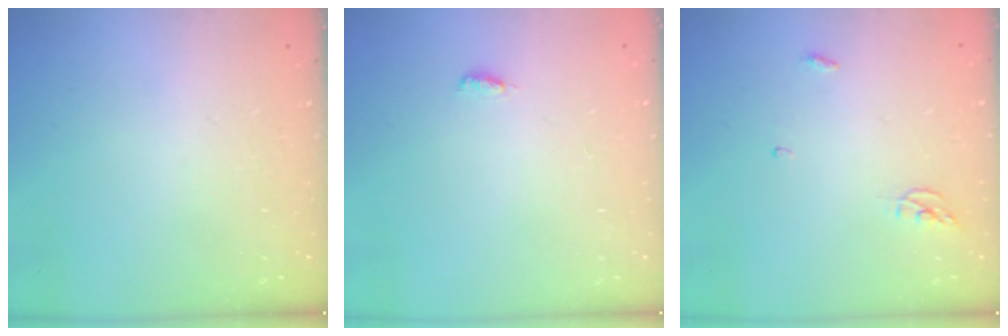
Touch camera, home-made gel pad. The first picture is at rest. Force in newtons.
{"total": 3.7, "press": 3.3, "slide": 1.7}
{"total": 3.6, "press": 3.6, "slide": 0.3}